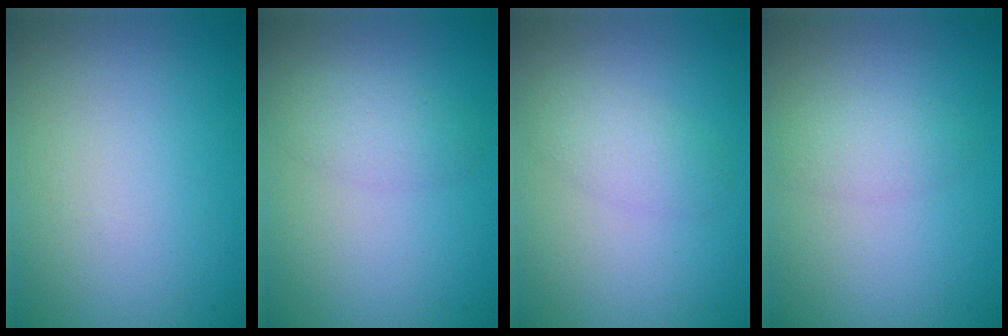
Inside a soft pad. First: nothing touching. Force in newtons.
{"total": 2.0, "press": 2.0, "slide": 0.1}
{"total": 2.2, "press": 2.2, "slide": 0.1}
{"total": 1.8, "press": 1.8, "slide": 0.0}